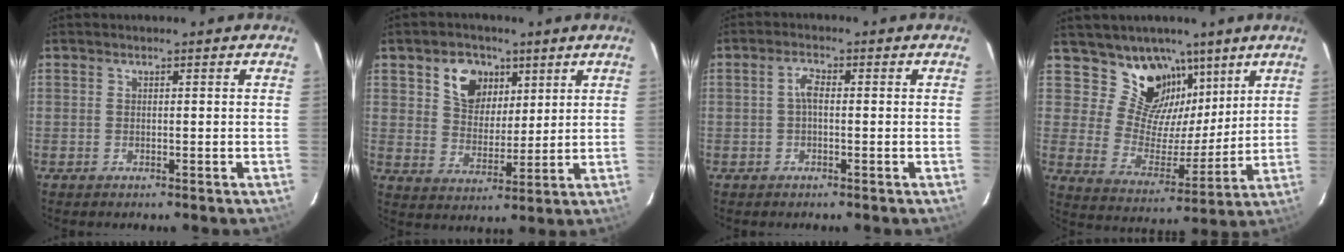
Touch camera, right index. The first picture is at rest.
{"total": 9.0, "force": [4.4, 6.6, 4.2], "torque": [-0.075, 0.018, 0.083]}
{"total": 2.3, "force": [-0.2, 1.0, 2.1], "torque": [-0.044, 0.009, -0.003]}
{"total": 14.0, "force": [9.1, 9.0, 5.5], "torque": [-0.092, -0.012, 0.168]}